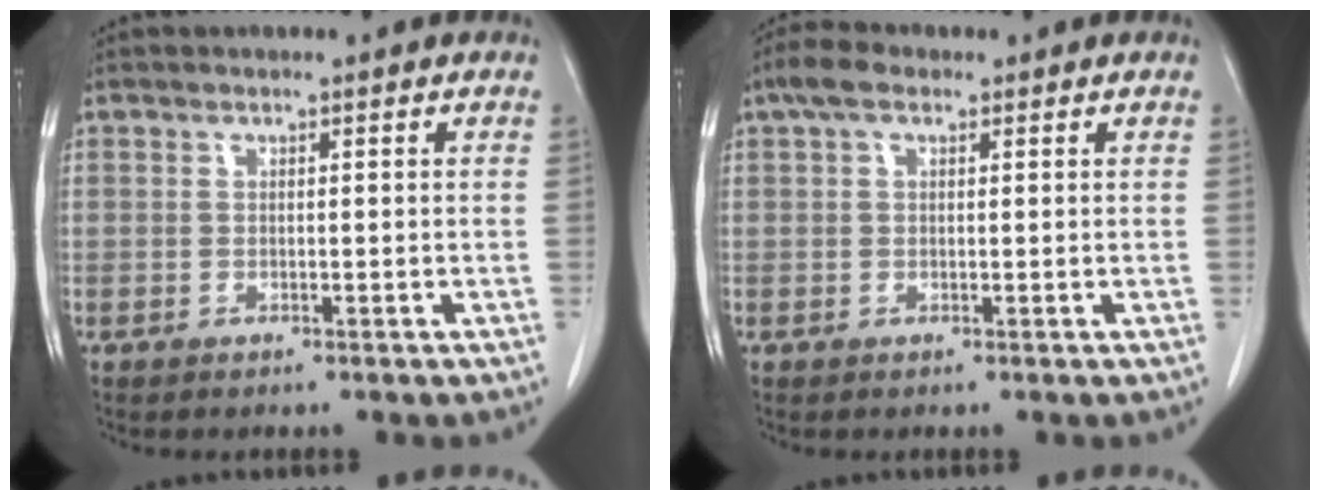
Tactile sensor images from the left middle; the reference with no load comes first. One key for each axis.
{"total": 3.3, "fx": 1.9, "fy": 1.7, "fz": 2.2, "tx": -0.048, "ty": 0.023, "tz": 0.033}